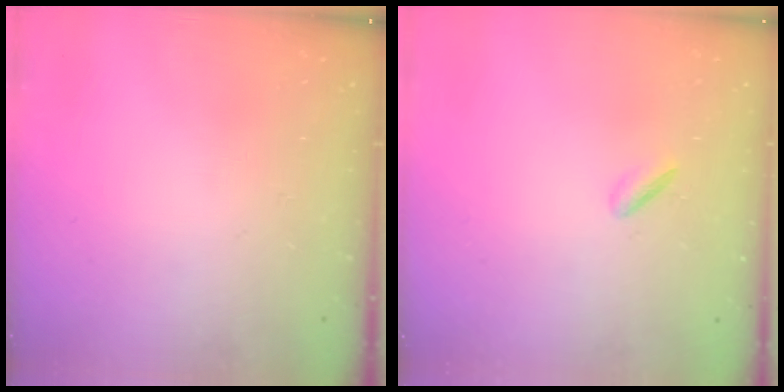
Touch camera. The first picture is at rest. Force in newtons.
{"total": 2.0, "press": 1.9, "slide": 0.7}